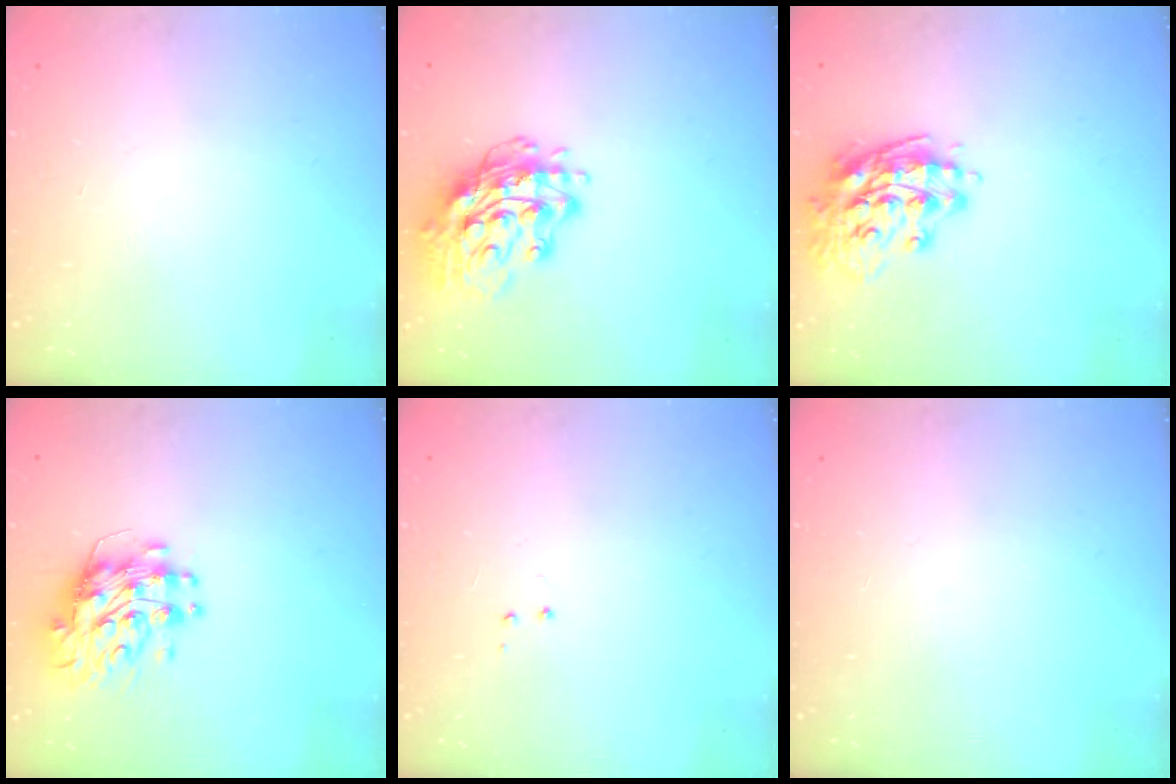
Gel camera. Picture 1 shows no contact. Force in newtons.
{"total": 15.9, "press": 15.8, "slide": 1.3}
{"total": 14.8, "press": 14.6, "slide": 2.5}
{"total": 9.9, "press": 9.9, "slide": 0.9}
{"total": 4.0, "press": 4.0, "slide": 0.4}
{"total": 0.0}